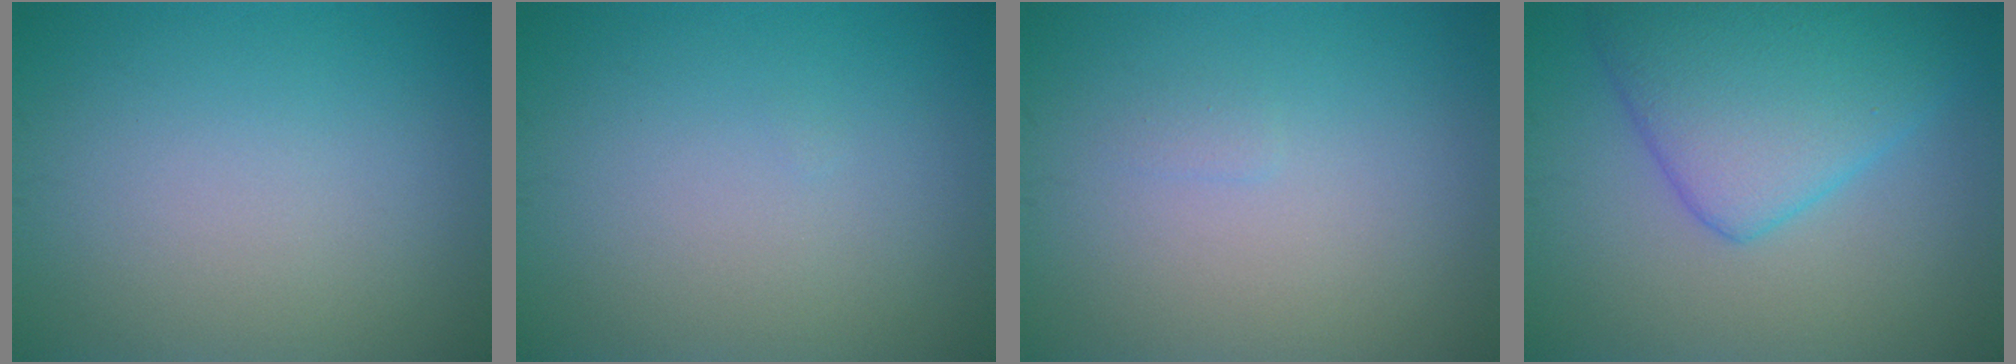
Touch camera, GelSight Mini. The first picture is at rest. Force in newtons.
{"total": 0.0}
{"total": 0.5, "press": 0.5, "slide": 0.1}
{"total": 7.2, "press": 7.2, "slide": 0.2}